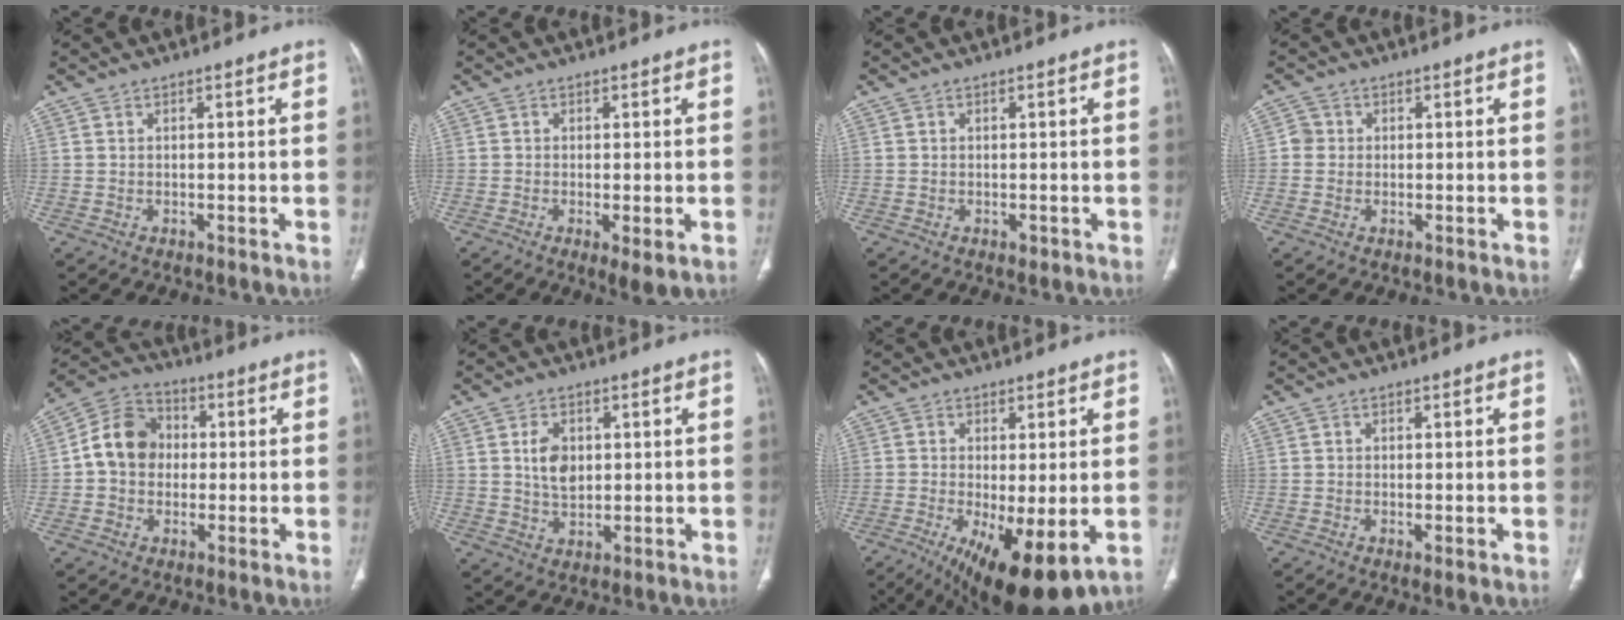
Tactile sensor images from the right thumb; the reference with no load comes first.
{"total": 3.9, "force": [-1.3, 0.9, 3.5], "torque": [-0.064, -0.014, -0.021]}
{"total": 0.8, "force": [-0.3, 0.6, 0.4], "torque": [-0.004, -0.001, -0.003]}
{"total": 2.2, "force": [0.0, 2.1, 0.6], "torque": [0.004, 0.006, -0.005]}
{"total": 10.5, "force": [0.3, 8.7, 5.7], "torque": [-0.085, 0.028, -0.008]}
{"total": 5.8, "force": [1.2, 3.9, 4.1], "torque": [-0.060, -0.009, 0.024]}
{"total": 14.3, "force": [-5.0, 4.7, 12.5], "torque": [-0.192, -0.026, -0.066]}
{"total": 1.2, "force": [-0.4, 0.2, 1.1], "torque": [-0.026, -0.007, -0.007]}